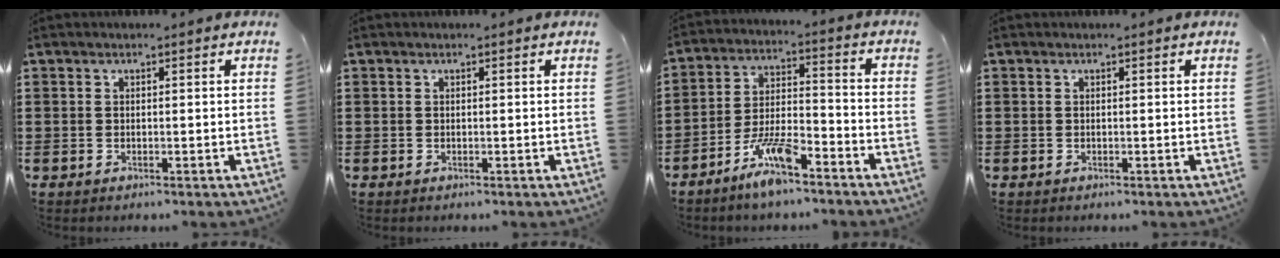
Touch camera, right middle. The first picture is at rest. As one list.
[{"total": 0.0}, {"total": 8.2, "force": [-6.4, 1.8, 4.7], "torque": [-0.101, 0.001, -0.123]}, {"total": 0.0}]